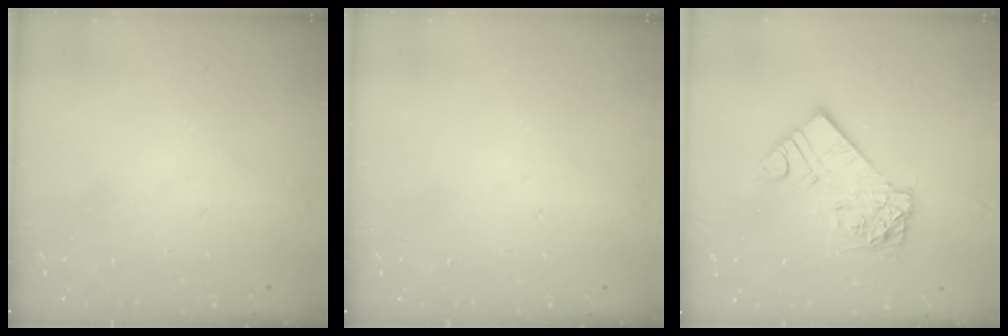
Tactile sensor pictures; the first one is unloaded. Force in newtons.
{"total": 0.0}
{"total": 11.0, "press": 10.9, "slide": 1.0}